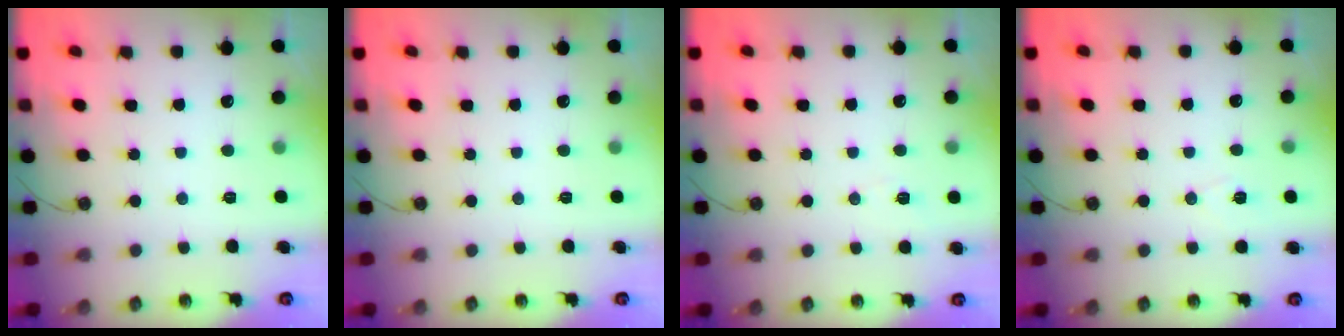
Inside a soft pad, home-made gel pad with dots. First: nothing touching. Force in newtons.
{"total": 0.0}
{"total": 3.4, "press": 2.8, "slide": 1.8}
{"total": 6.0, "press": 4.0, "slide": 4.4}